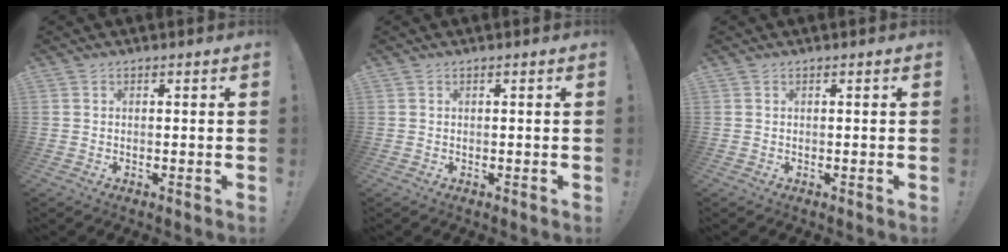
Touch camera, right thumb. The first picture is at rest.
{"total": 0.0}
{"total": 0.0}